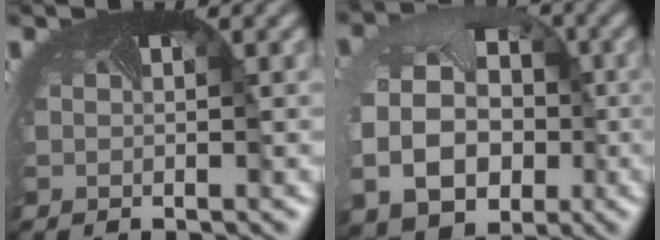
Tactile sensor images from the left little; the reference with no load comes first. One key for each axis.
{"total": 10.3, "fx": -1.7, "fy": 8.5, "fz": 5.6, "tx": -0.114, "ty": -0.041, "tz": -0.016}